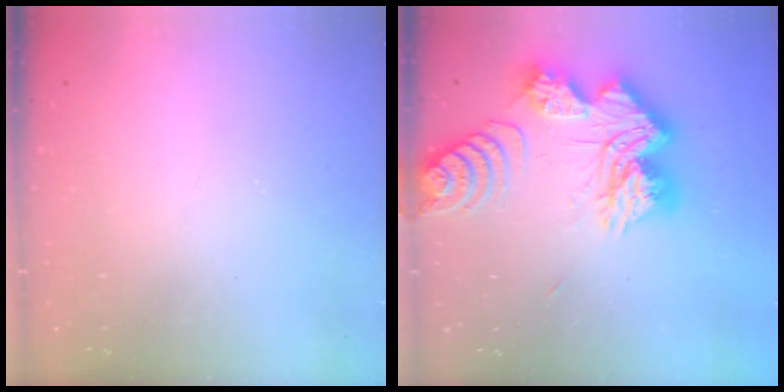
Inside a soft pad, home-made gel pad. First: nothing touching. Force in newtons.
{"total": 22.4, "press": 22.3, "slide": 1.9}